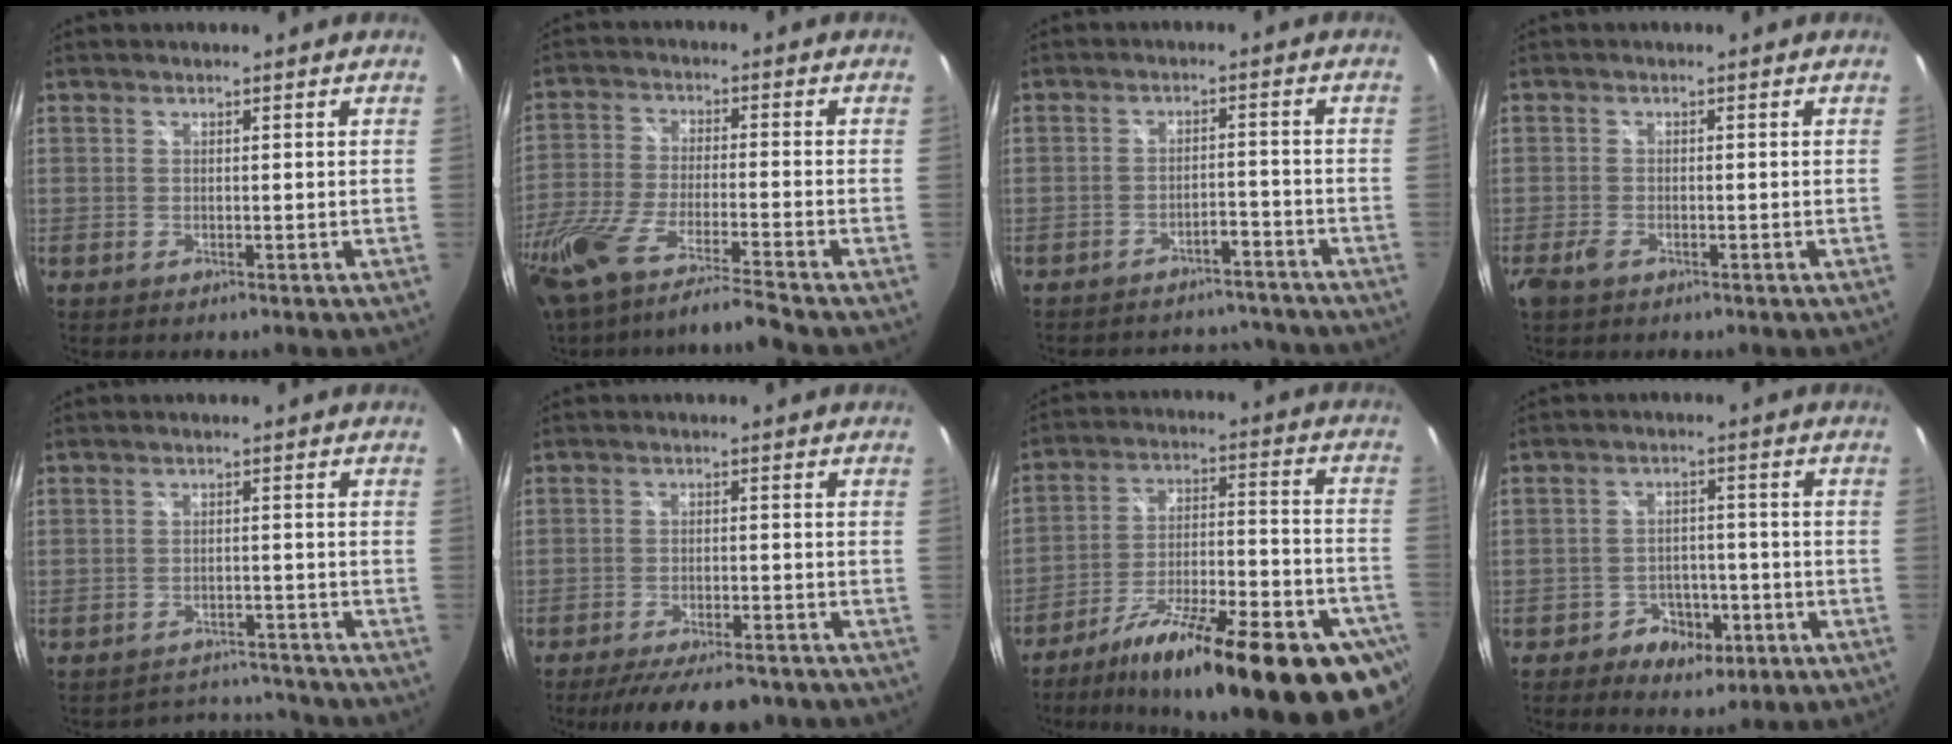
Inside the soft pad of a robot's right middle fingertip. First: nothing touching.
{"total": 16.8, "force": [-13.7, 0.5, 9.6], "torque": [-0.208, -0.050, -0.247]}
{"total": 12.9, "force": [-11.7, 3.9, 3.9], "torque": [-0.081, 0.022, -0.144]}
{"total": 2.9, "force": [-1.9, 1.3, 1.7], "torque": [-0.041, -0.007, -0.038]}
{"total": 6.6, "force": [-6.4, 1.7, 0.0], "torque": [-0.008, 0.014, -0.091]}
{"total": 11.9, "force": [-9.8, 3.2, 6.0], "torque": [-0.126, -0.025, -0.145]}
{"total": 30.8, "force": [-21.0, 7.4, 21.4], "torque": [-0.305, -0.027, -0.297]}
{"total": 7.6, "force": [-4.0, 5.6, 3.2], "torque": [-0.074, 0.016, -0.047]}